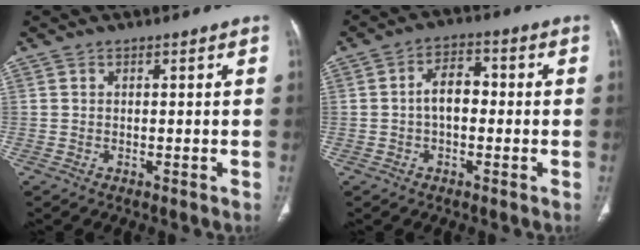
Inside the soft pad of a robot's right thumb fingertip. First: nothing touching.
{"total": 5.9, "force": [-0.4, 3.6, 4.7], "torque": [-0.072, 0.024, -0.013]}